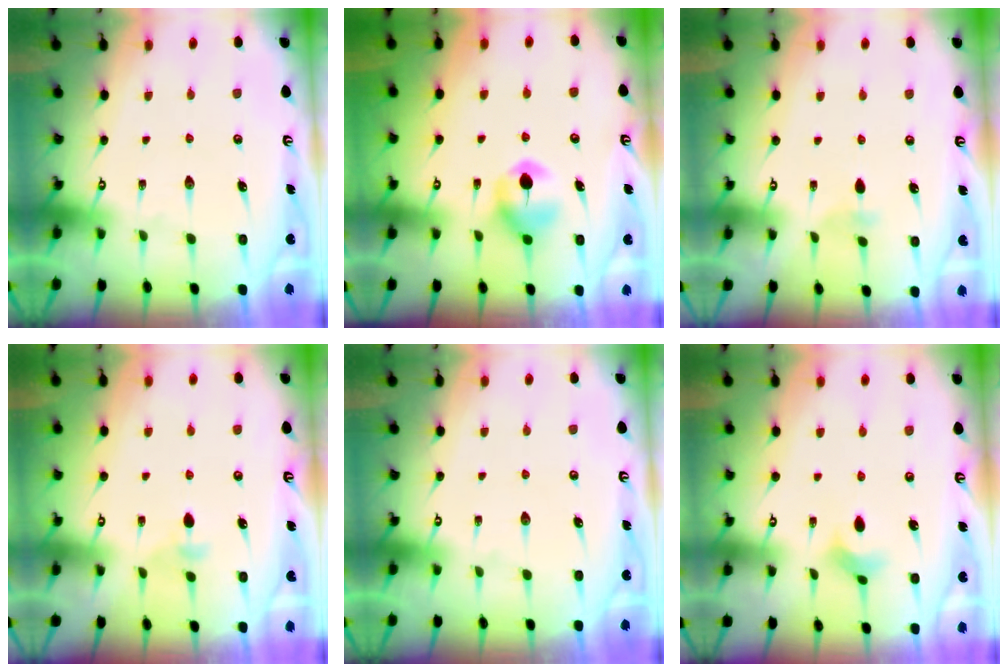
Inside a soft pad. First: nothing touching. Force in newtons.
{"total": 6.4, "press": 6.4, "slide": 0.6}
{"total": 1.8, "press": 1.8, "slide": 0.3}
{"total": 2.8, "press": 2.7, "slide": 0.8}
{"total": 0.0}
{"total": 2.7, "press": 2.6, "slide": 0.7}